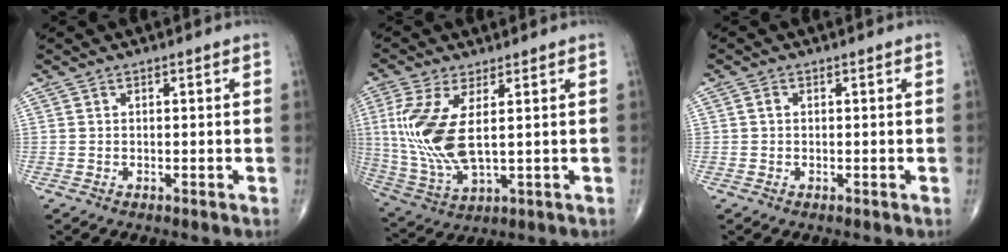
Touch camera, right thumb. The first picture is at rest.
{"total": 13.3, "force": [2.0, 5.4, 12.0], "torque": [-0.278, -0.015, 0.051]}
{"total": 0.9, "force": [0.0, 0.7, 0.5], "torque": [-0.005, 0.002, -0.002]}